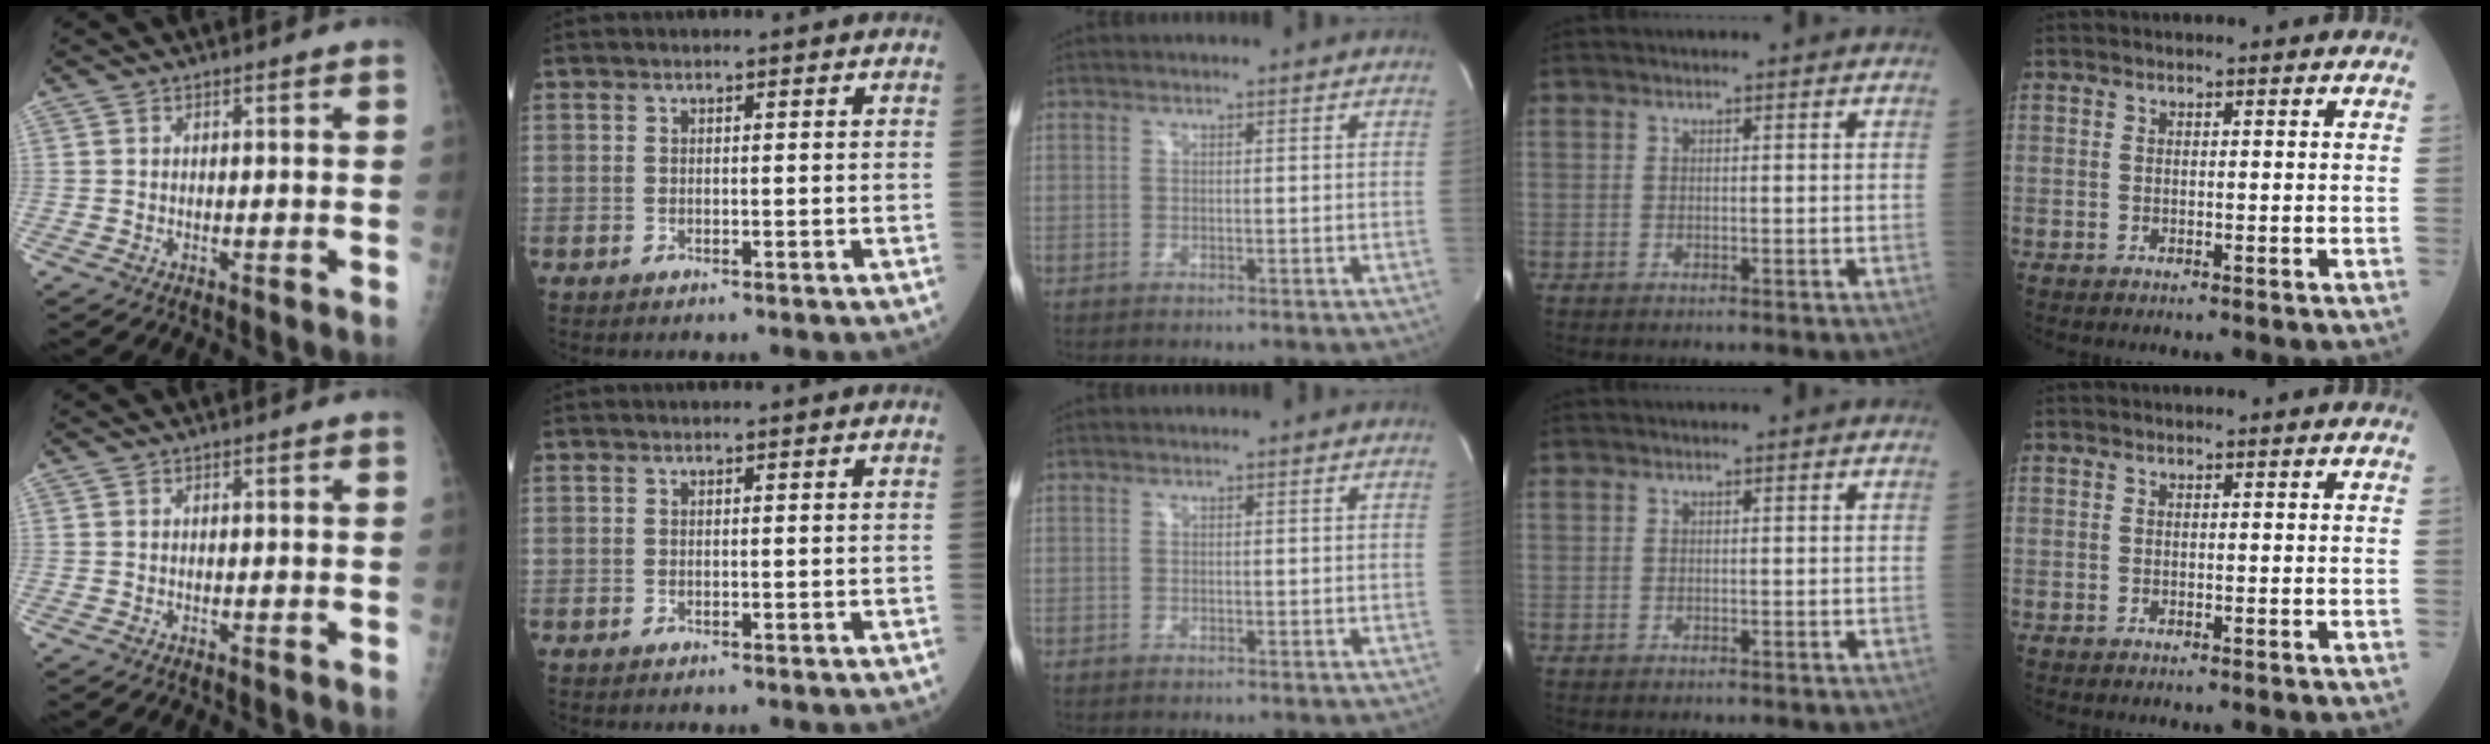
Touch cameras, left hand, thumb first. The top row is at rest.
{}